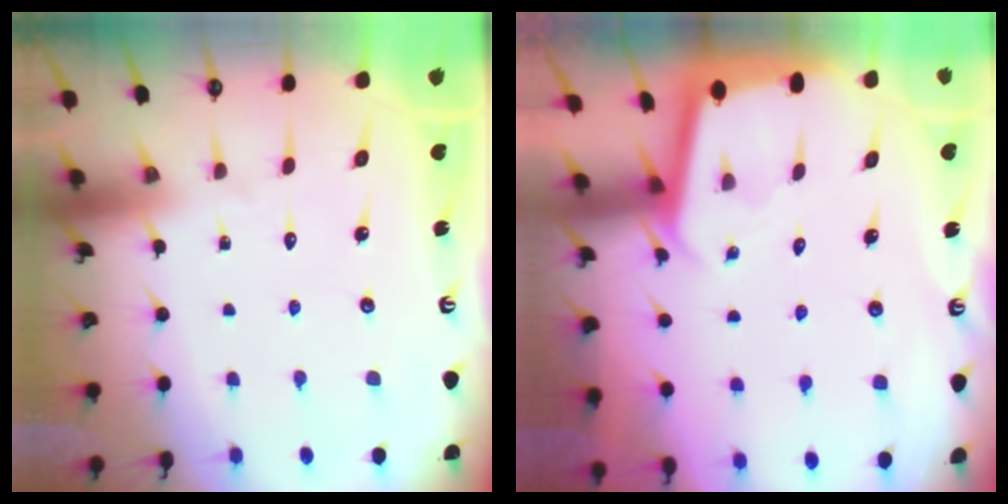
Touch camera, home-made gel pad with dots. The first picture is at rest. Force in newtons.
{"total": 1.9, "press": 1.9, "slide": 0.2}